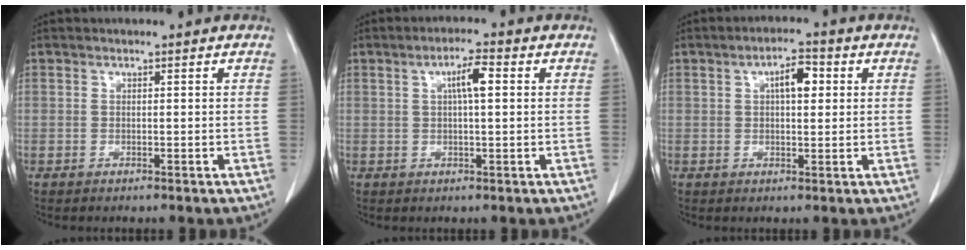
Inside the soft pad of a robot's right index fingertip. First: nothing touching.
{"total": 4.2, "force": [1.0, 0.5, 4.0], "torque": [-0.071, 0.008, 0.017]}
{"total": 4.6, "force": [1.3, 1.6, 4.1], "torque": [-0.067, 0.011, 0.019]}